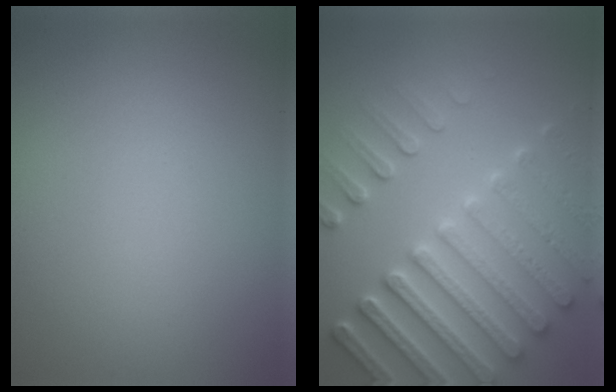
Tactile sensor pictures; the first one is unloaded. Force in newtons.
{"total": 7.6, "press": 7.4, "slide": 2.0}